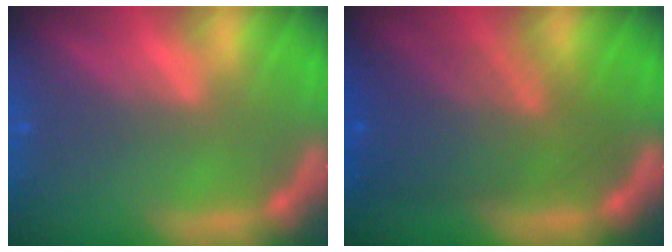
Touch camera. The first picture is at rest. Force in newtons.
{"total": 8.0}